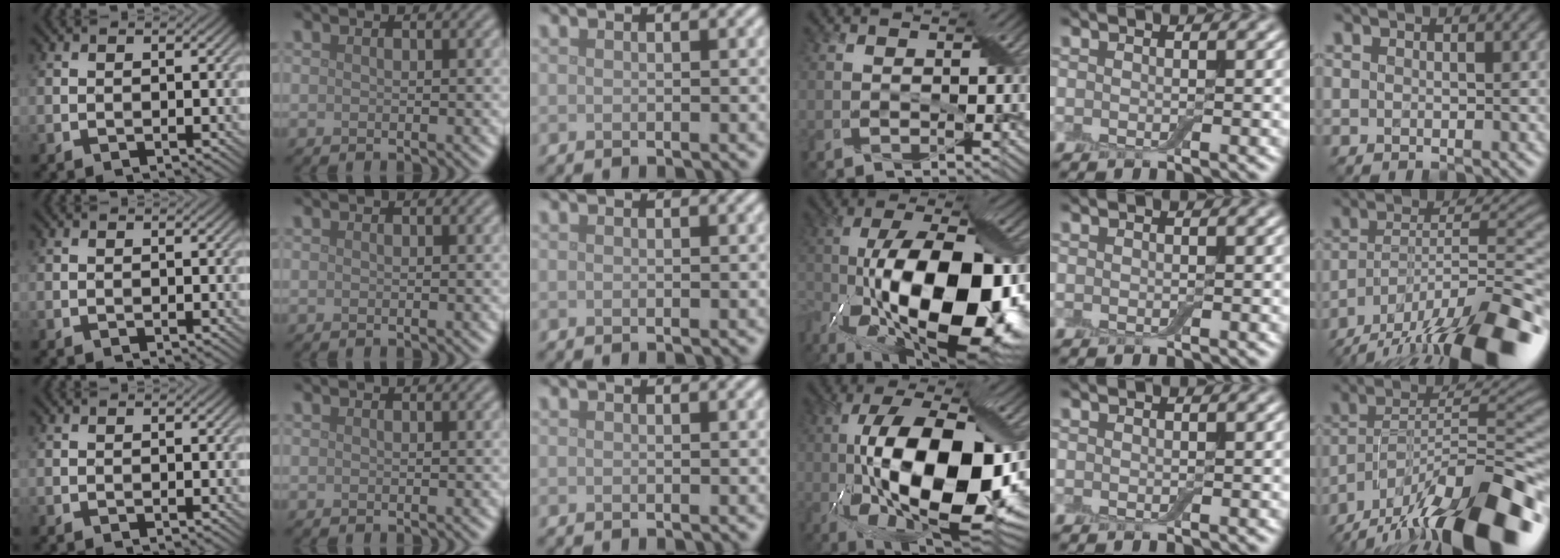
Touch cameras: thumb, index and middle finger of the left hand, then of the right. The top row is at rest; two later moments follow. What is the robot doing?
{"motion": "open", "object": "airpods case & airpods"}